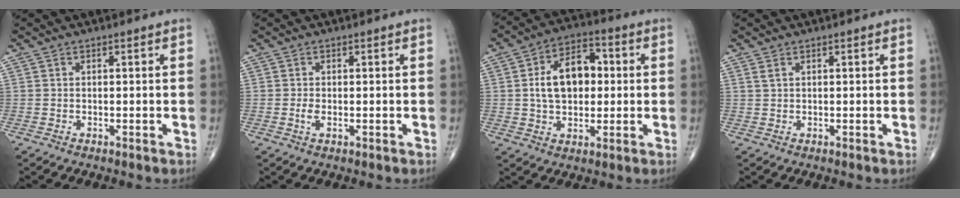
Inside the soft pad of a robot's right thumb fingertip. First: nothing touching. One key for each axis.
{"total": 1.6, "fx": -0.3, "fy": 0.7, "fz": 1.4, "tx": -0.031, "ty": -0.003, "tz": -0.007}
{"total": 12.6, "fx": 1.1, "fy": 8.0, "fz": 9.6, "tx": -0.138, "ty": 0.018, "tz": 0.014}
{"total": 0.9, "fx": 0.6, "fy": 0.4, "fz": 0.6, "tx": -0.013, "ty": 0.008, "tz": 0.014}